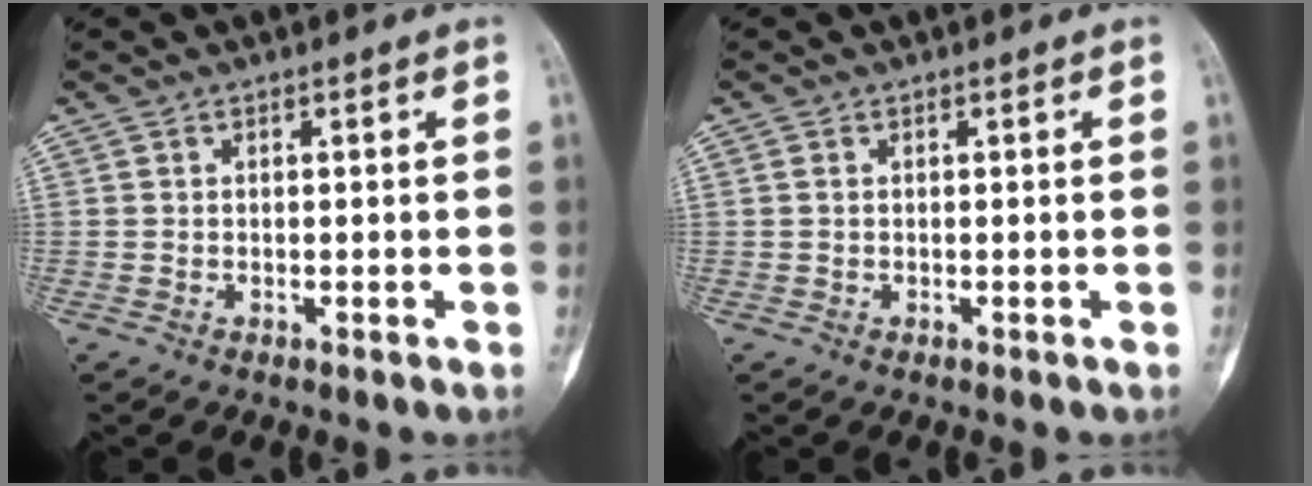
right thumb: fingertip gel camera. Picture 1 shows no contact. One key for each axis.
{"total": 0.7, "fx": 0.3, "fy": 0.5, "fz": 0.4, "tx": -0.007, "ty": 0.002, "tz": 0.005}